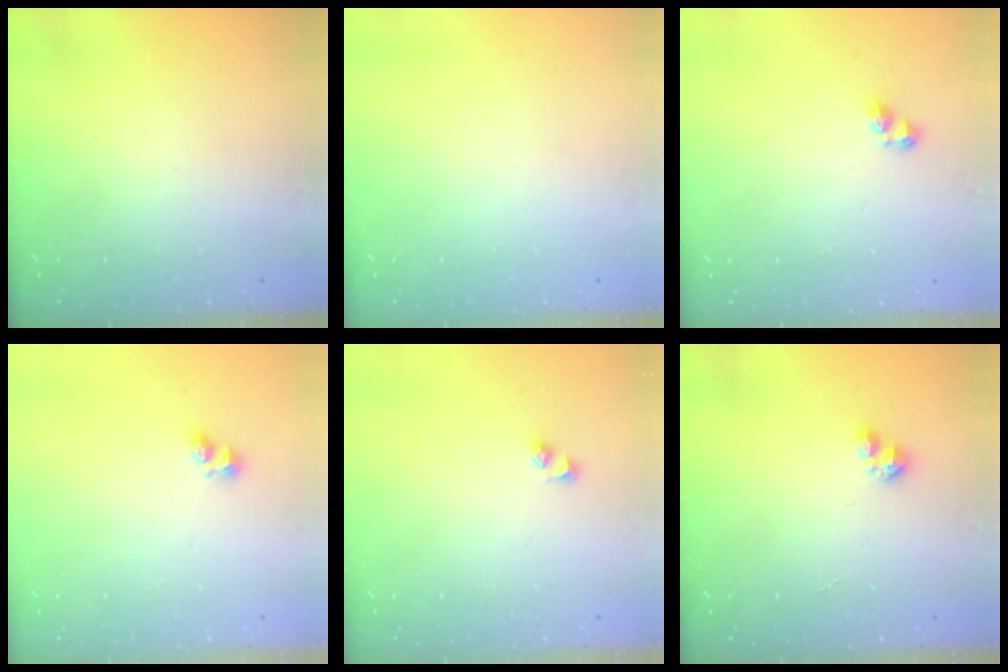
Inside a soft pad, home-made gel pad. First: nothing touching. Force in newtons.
{"total": 0.0}
{"total": 5.2, "press": 5.2, "slide": 0.7}
{"total": 2.7, "press": 2.5, "slide": 1.0}
{"total": 2.3, "press": 2.3, "slide": 0.2}
{"total": 1.0, "press": 1.0, "slide": 0.1}